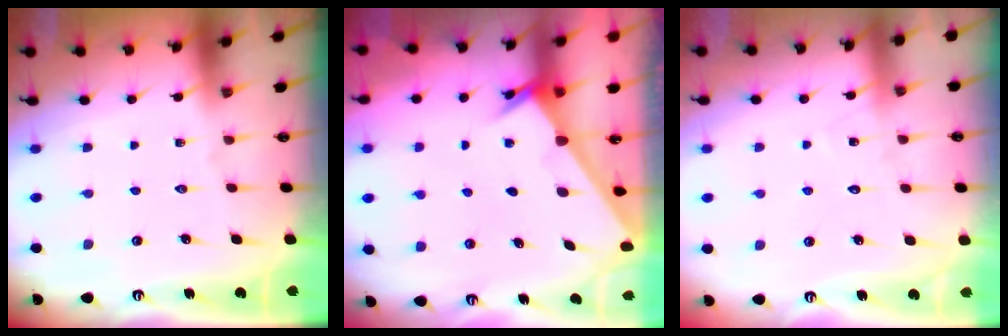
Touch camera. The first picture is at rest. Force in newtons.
{"total": 2.4, "press": 2.4, "slide": 0.2}
{"total": 7.1, "press": 7.1, "slide": 0.5}